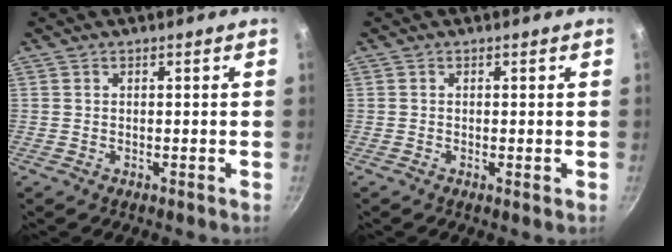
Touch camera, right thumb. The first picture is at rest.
{"total": 0.9, "force": [-0.2, 0.2, 0.9], "torque": [-0.021, -0.005, -0.005]}